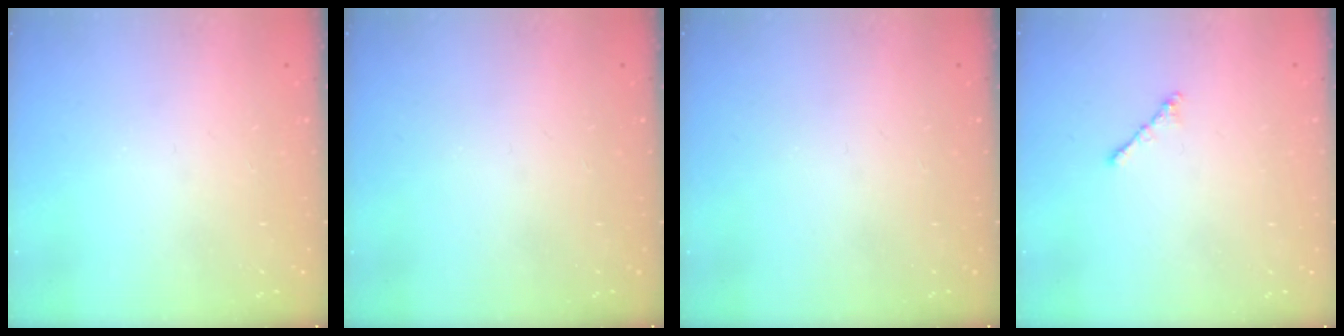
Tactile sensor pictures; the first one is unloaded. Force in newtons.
{"total": 0.0}
{"total": 0.0}
{"total": 1.8, "press": 1.7, "slide": 0.6}